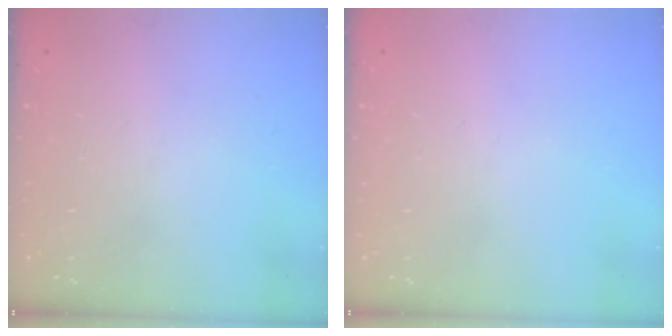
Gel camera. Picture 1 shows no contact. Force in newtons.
{"total": 0.0}